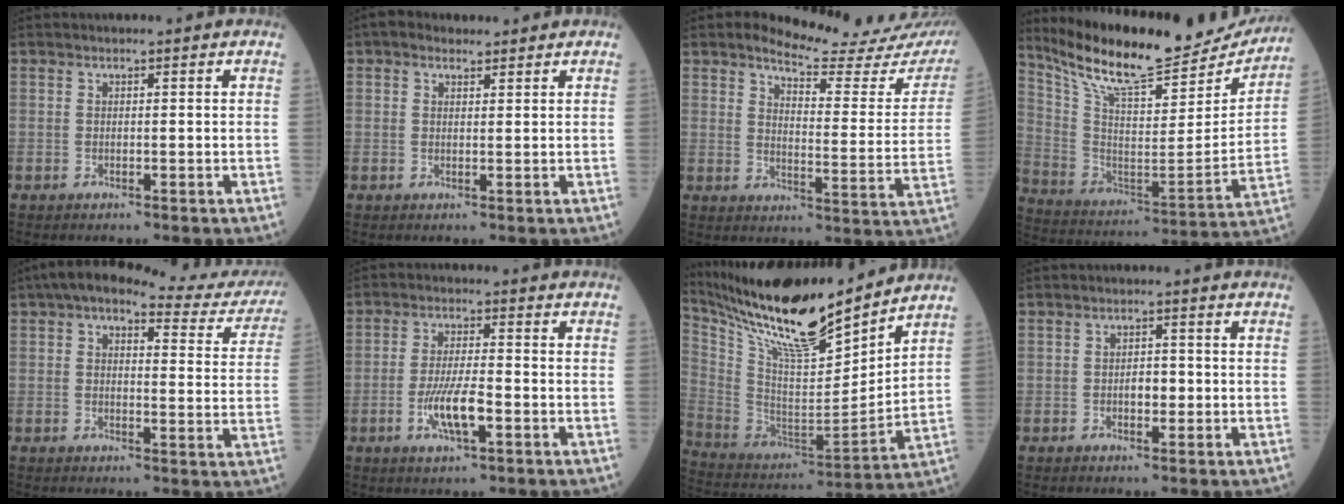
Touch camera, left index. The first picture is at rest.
{"total": 2.4, "force": [1.6, 1.4, 1.0], "torque": [-0.026, 0.020, 0.024]}
{"total": 18.3, "force": [17.1, 2.3, 6.1], "torque": [-0.079, -0.086, 0.191]}
{"total": 24.7, "force": [22.4, 4.6, 9.2], "torque": [-0.162, -0.043, 0.338]}
{"total": 17.6, "force": [15.8, 4.4, 6.7], "torque": [-0.070, 0.003, 0.172]}
{"total": 6.7, "force": [-2.4, 1.3, 6.1], "torque": [-0.123, -0.005, -0.044]}
{"total": 20.5, "force": [17.9, 1.8, 9.7], "torque": [-0.193, -0.016, 0.325]}
{"total": 2.5, "force": [-0.6, 1.2, 2.1], "torque": [-0.031, 0.004, -0.008]}